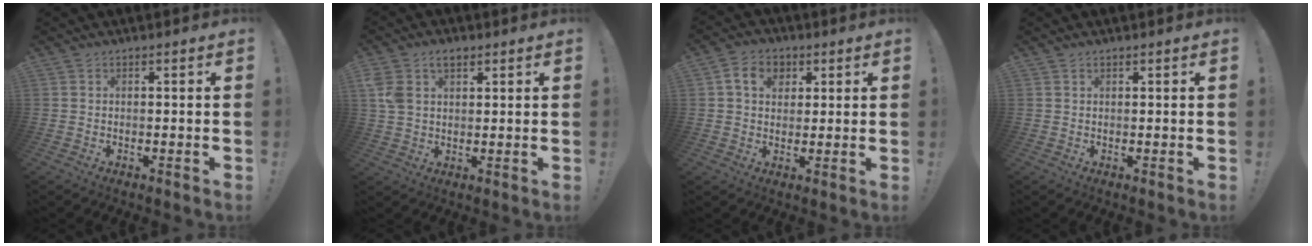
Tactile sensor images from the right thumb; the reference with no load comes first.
{"total": 6.3, "force": [3.2, 4.0, 3.6], "torque": [-0.069, -0.008, 0.058]}
{"total": 8.2, "force": [3.0, 6.4, 4.3], "torque": [-0.062, 0.001, 0.056]}
{"total": 0.6, "force": [0.6, 0.2, 0.2], "torque": [-0.003, -0.002, 0.011]}